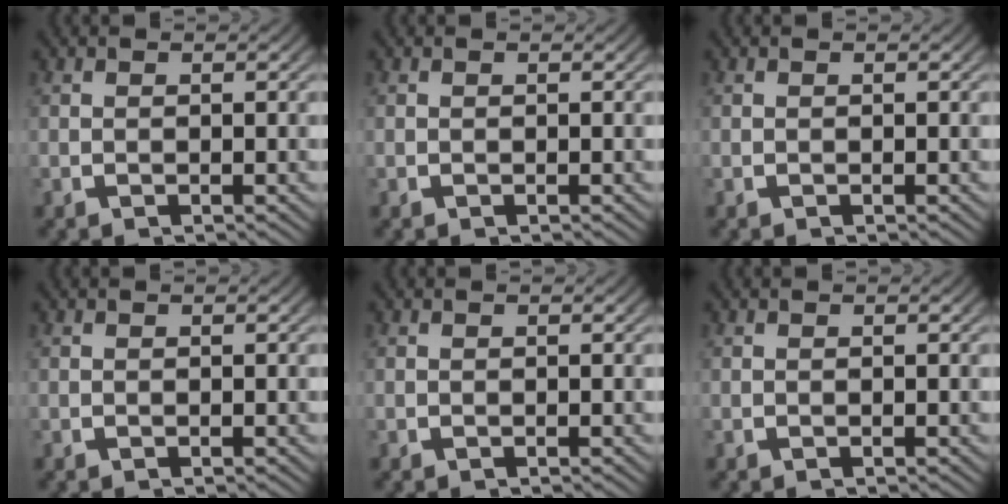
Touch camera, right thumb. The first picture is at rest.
{"total": 0.0}
{"total": 0.0}
{"total": 0.0}
{"total": 0.0}
{"total": 0.0}